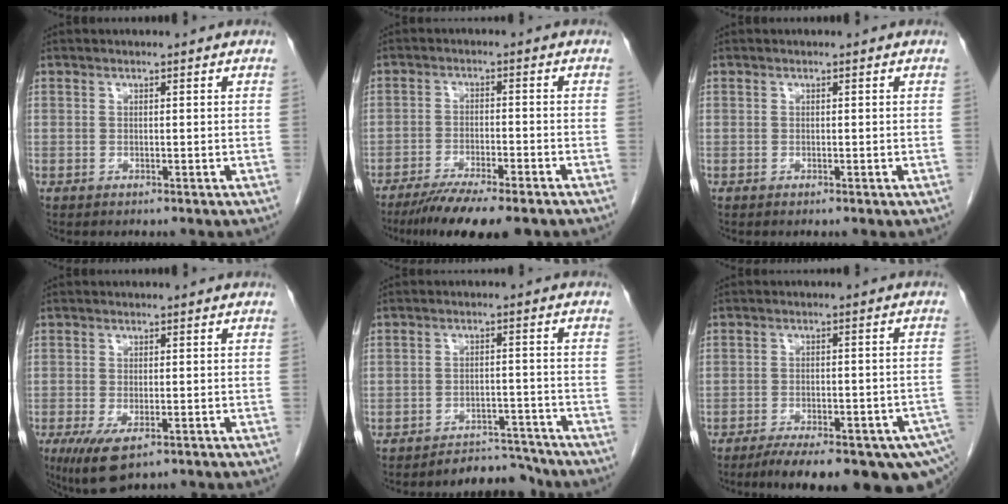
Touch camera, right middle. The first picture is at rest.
{"total": 10.8, "force": [-8.5, 1.3, 6.5], "torque": [-0.099, -0.023, -0.132]}
{"total": 0.0}
{"total": 6.1, "force": [-3.2, 2.2, 4.7], "torque": [-0.082, -0.017, -0.047]}
{"total": 5.1, "force": [-4.9, 1.1, -0.9], "torque": [0.021, 0.015, -0.074]}
{"total": 18.3, "force": [-13.0, 4.6, 12.0], "torque": [-0.130, 0.003, -0.164]}